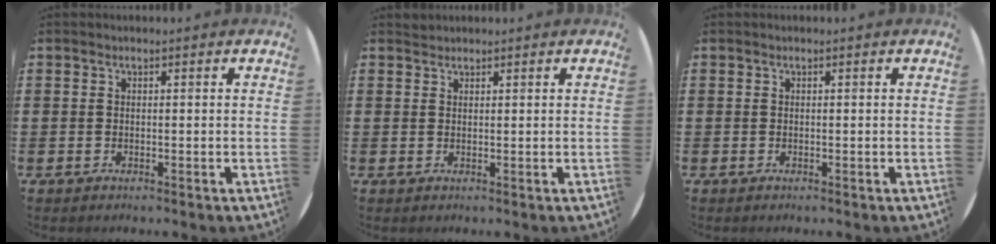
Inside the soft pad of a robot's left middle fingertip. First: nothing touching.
{"total": 0.8, "force": [0.8, 0.2, -0.2], "torque": [0.002, 0.003, 0.016]}
{"total": 0.0}